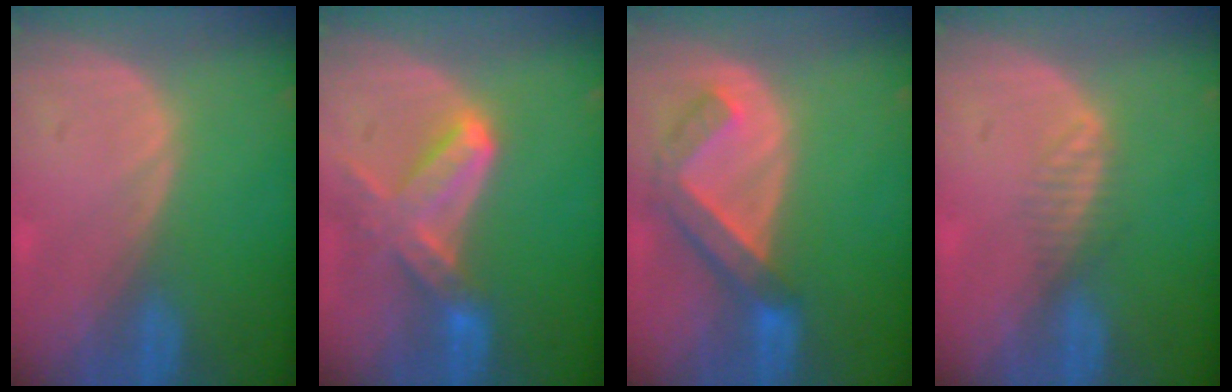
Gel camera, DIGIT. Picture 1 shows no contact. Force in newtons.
{"total": 7.2, "press": 6.7, "slide": 2.8}
{"total": 5.8, "press": 5.8, "slide": 0.8}
{"total": 2.0, "press": 1.8, "slide": 0.8}